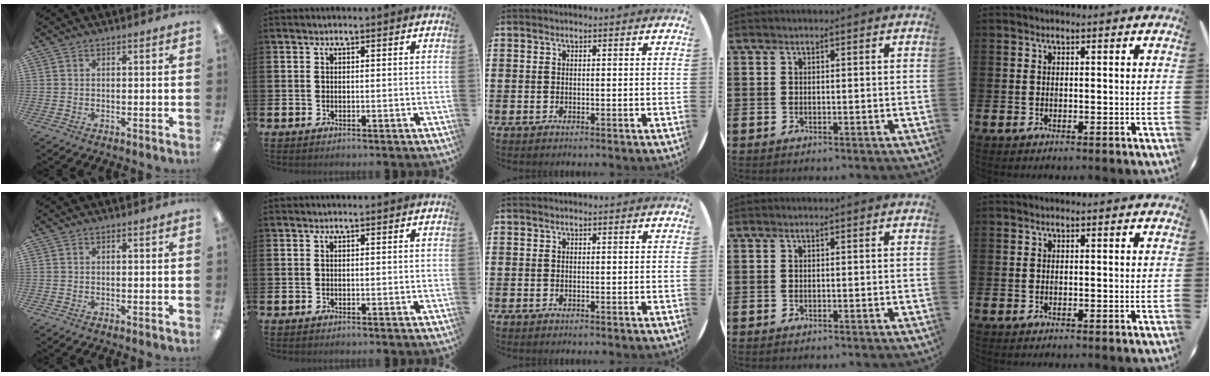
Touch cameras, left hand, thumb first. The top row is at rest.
{}